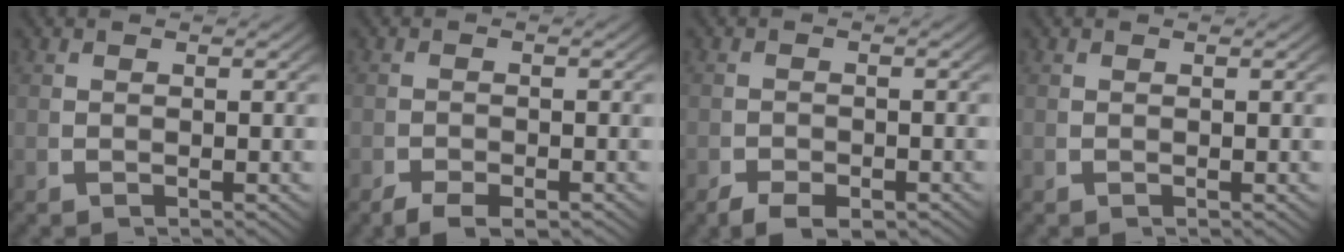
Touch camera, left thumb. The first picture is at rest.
{"total": 2.3, "force": [-1.8, 0.9, 1.1], "torque": [-0.015, -0.011, -0.030]}
{"total": 2.6, "force": [-1.9, 1.1, 1.3], "torque": [-0.015, -0.013, -0.031]}
{"total": 0.0}